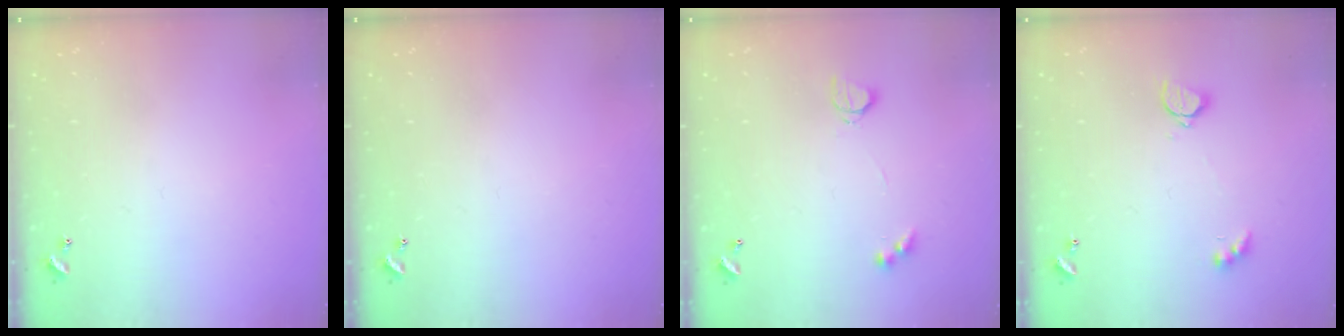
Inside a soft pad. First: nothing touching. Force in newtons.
{"total": 0.0}
{"total": 3.0, "press": 2.9, "slide": 0.6}
{"total": 2.4, "press": 2.4, "slide": 0.6}